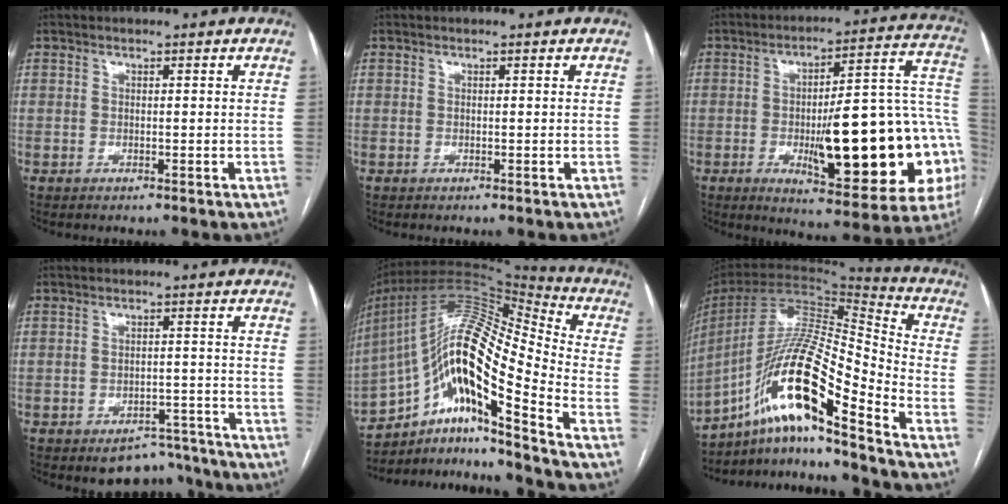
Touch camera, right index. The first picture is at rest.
{"total": 0.0}
{"total": 26.4, "force": [-5.0, 5.8, 25.3], "torque": [-0.274, 0.020, -0.056]}
{"total": 7.0, "force": [-6.2, 3.2, 0.9], "torque": [0.015, 0.020, -0.081]}
{"total": 21.8, "force": [-10.9, 3.8, 18.5], "torque": [-0.346, 0.023, -0.187]}
{"total": 19.5, "force": [-11.6, 1.7, 15.6], "torque": [-0.314, -0.004, -0.208]}